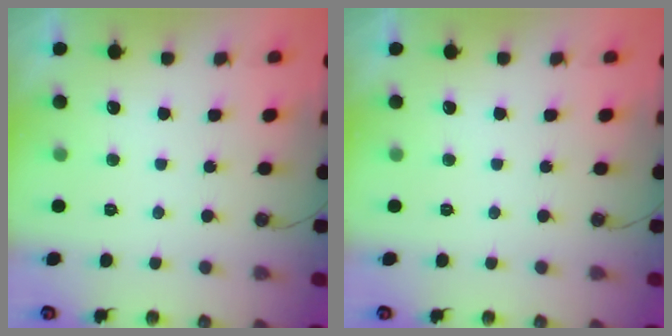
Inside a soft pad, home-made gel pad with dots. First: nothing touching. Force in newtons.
{"total": 0.0}